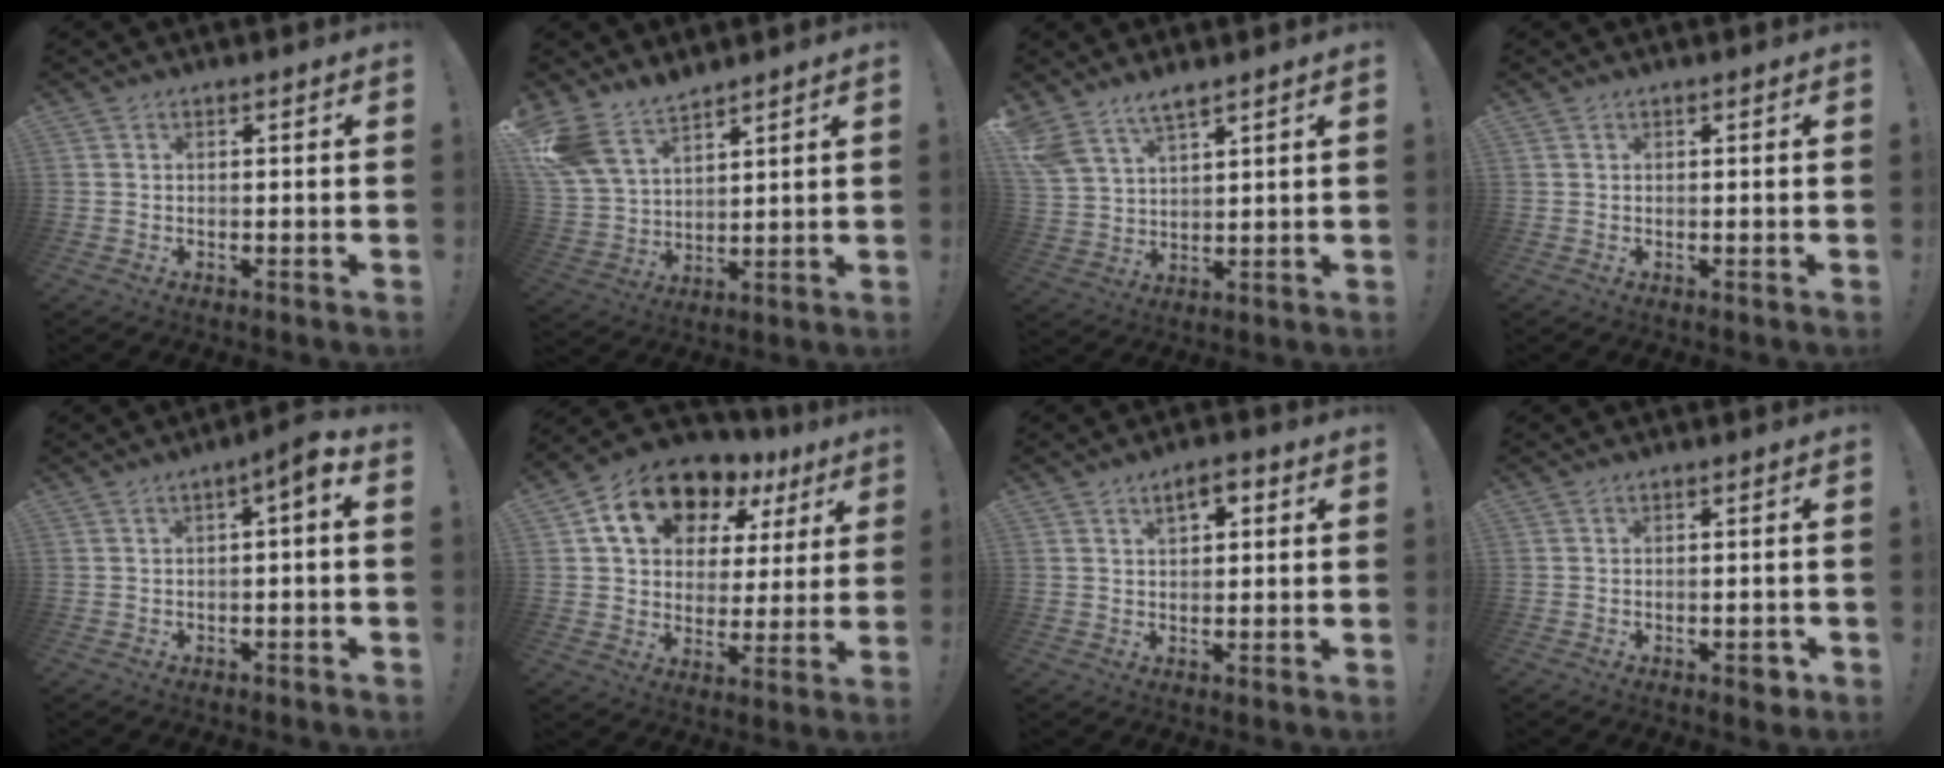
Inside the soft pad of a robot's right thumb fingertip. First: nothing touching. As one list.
[{"total": 13.2, "force": [10.3, 6.8, 4.8], "torque": [-0.115, -0.058, 0.202]}, {"total": 7.8, "force": [6.2, 3.3, 3.4], "torque": [-0.077, -0.027, 0.126]}, {"total": 0.0}, {"total": 4.2, "force": [-0.1, 0.5, 4.1], "torque": [-0.060, 0.000, -0.007]}, {"total": 16.1, "force": [9.1, 10.3, 8.4], "torque": [-0.141, -0.043, 0.168]}, {"total": 4.7, "force": [1.9, 2.3, 3.6], "torque": [-0.044, -0.002, 0.027]}, {"total": 3.0, "force": [-1.6, 1.2, 2.2], "torque": [-0.028, 0.009, -0.025]}]